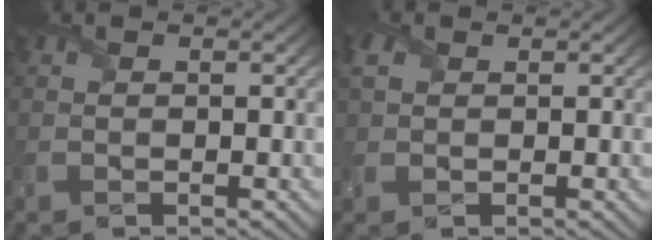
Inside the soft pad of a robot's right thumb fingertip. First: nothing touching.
{"total": 2.4, "force": [1.3, 1.6, 1.3], "torque": [-0.038, 0.010, 0.023]}